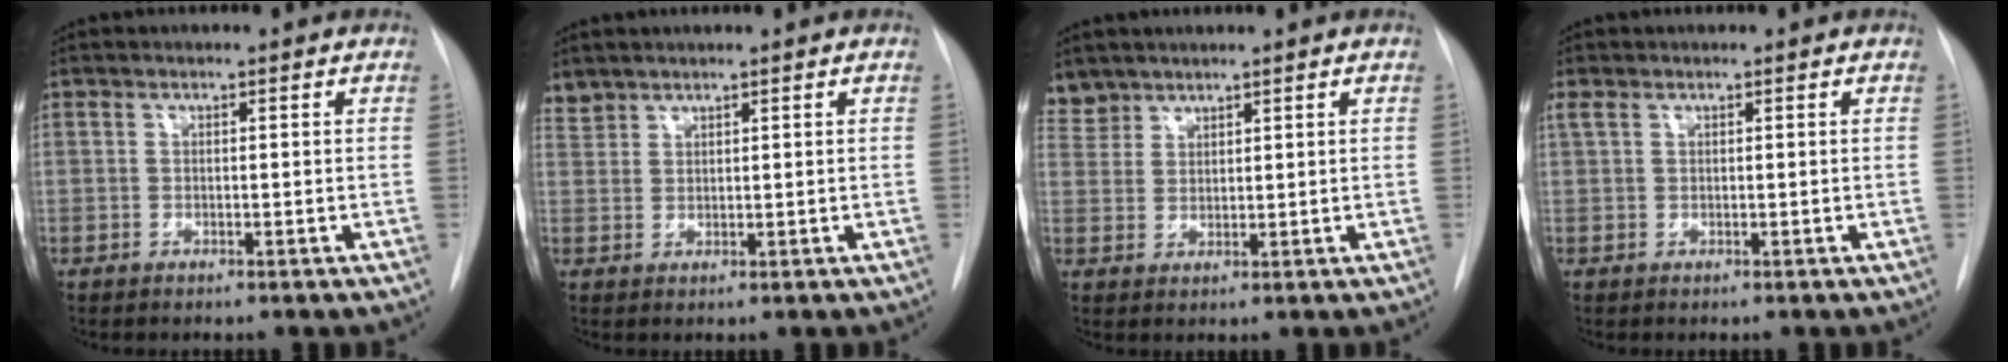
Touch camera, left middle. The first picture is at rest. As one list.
[{"total": 2.1, "force": [2.0, 0.6, -0.2], "torque": [0.005, 0.011, 0.043]}, {"total": 3.7, "force": [3.4, 1.6, -0.2], "torque": [0.010, 0.011, 0.070]}, {"total": 1.1, "force": [0.7, 0.6, 0.5], "torque": [-0.021, 0.019, 0.018]}]